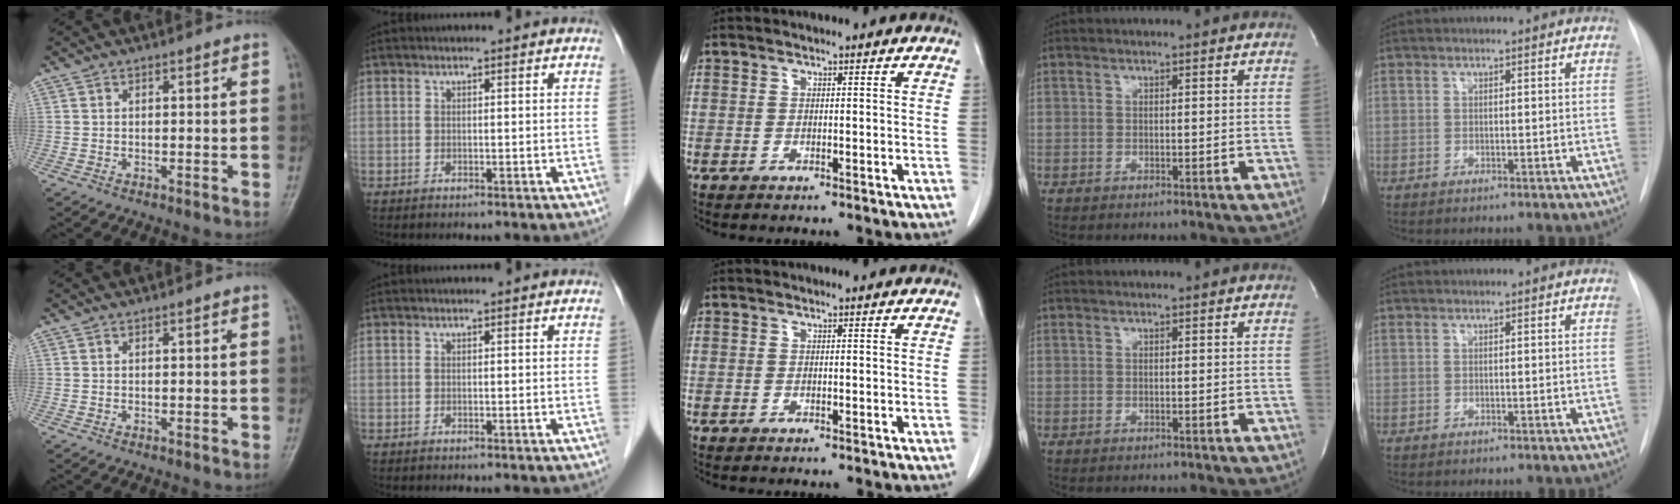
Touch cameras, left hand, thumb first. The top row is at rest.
{}